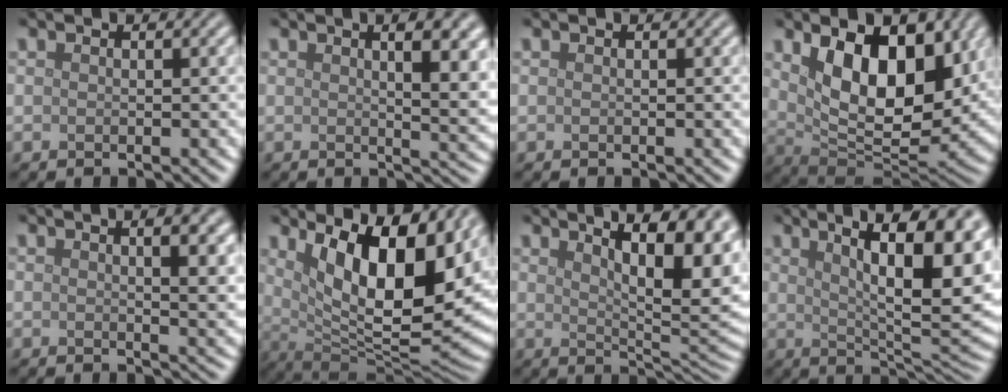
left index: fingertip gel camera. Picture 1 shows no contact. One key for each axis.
{"total": 7.6, "fx": 2.6, "fy": 3.0, "fz": 6.5, "tx": -0.044, "ty": 0.019, "tz": 0.024}
{"total": 0.0}
{"total": 11.4, "fx": 3.3, "fy": 6.0, "fz": 9.0, "tx": -0.135, "ty": -0.012, "tz": 0.051}
{"total": 4.7, "fx": 1.4, "fy": 1.6, "fz": 4.2, "tx": -0.034, "ty": 0.010, "tz": 0.015}
{"total": 13.7, "fx": 4.8, "fy": 5.3, "fz": 11.7, "tx": -0.174, "ty": -0.008, "tz": 0.082}
{"total": 12.7, "fx": 5.4, "fy": 4.4, "fz": 10.7, "tx": -0.111, "ty": 0.027, "tz": 0.070}
{"total": 15.6, "fx": 5.2, "fy": 5.2, "fz": 13.8, "tx": -0.149, "ty": 0.021, "tz": 0.073}